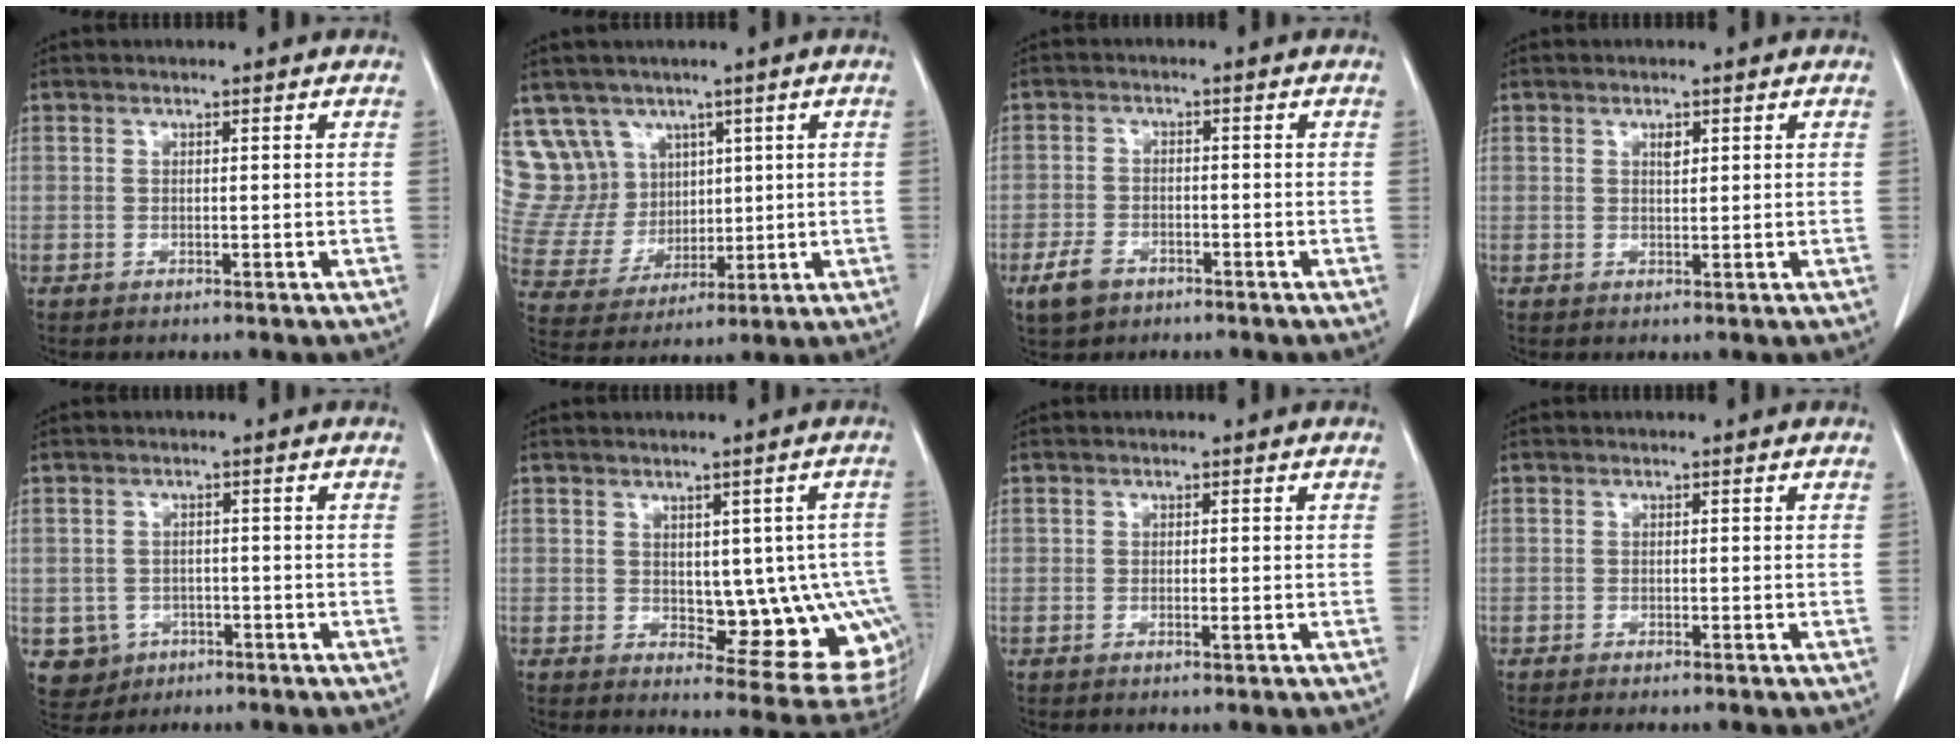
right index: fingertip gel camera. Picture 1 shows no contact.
{"total": 11.9, "force": [7.1, 9.4, 1.5], "torque": [-0.054, 0.050, 0.165]}
{"total": 4.4, "force": [-2.7, 2.7, 2.2], "torque": [-0.049, 0.000, -0.045]}
{"total": 1.2, "force": [0.6, 0.5, 0.9], "torque": [-0.016, -0.002, 0.010]}
{"total": 4.6, "force": [-1.7, 4.3, 0.4], "torque": [-0.005, 0.008, -0.021]}
{"total": 11.3, "force": [-0.5, 4.9, 10.1], "torque": [-0.100, 0.008, 0.011]}
{"total": 0.7, "force": [-0.2, 0.1, 0.6], "torque": [-0.012, 0.000, 0.000]}
{"total": 1.6, "force": [-1.3, 0.2, 0.9], "torque": [-0.011, -0.004, -0.016]}